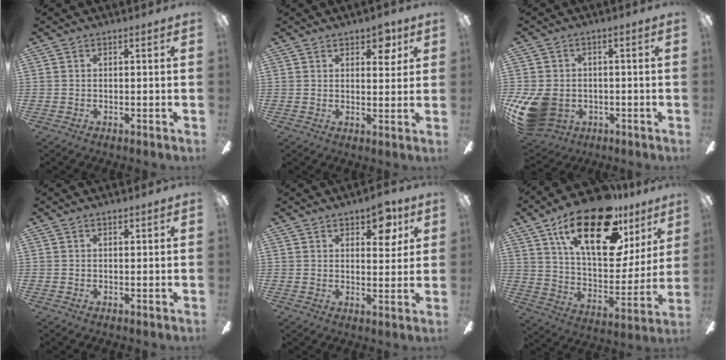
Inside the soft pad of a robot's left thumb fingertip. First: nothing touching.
{"total": 5.5, "force": [3.4, 2.8, 3.3], "torque": [-0.032, -0.010, 0.053]}
{"total": 12.2, "force": [-3.8, 9.4, 6.8], "torque": [-0.147, 0.017, -0.068]}
{"total": 0.9, "force": [0.8, 0.3, 0.4], "torque": [-0.001, -0.003, 0.012]}
{"total": 7.3, "force": [4.5, 3.7, 4.5], "torque": [-0.041, -0.018, 0.073]}
{"total": 26.8, "force": [15.8, 11.2, 18.6], "torque": [-0.296, -0.087, 0.267]}